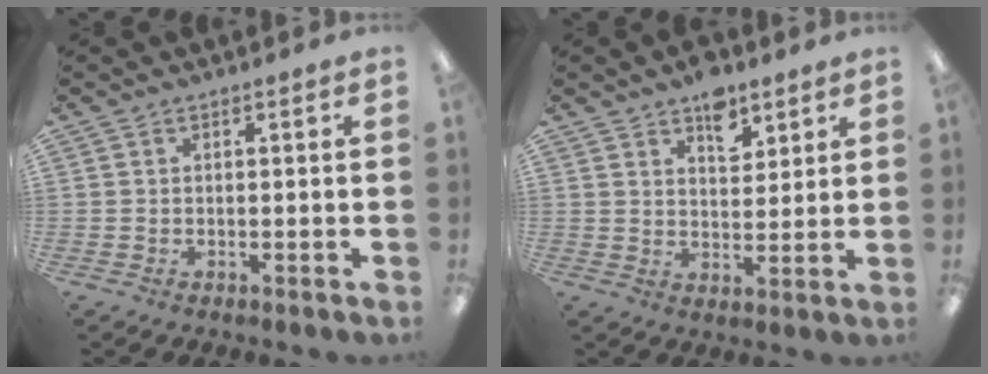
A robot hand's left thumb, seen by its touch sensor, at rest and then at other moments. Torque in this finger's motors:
{"motor_torque": [1.22, 0.46, 1.03, -0.45, 0.01]}